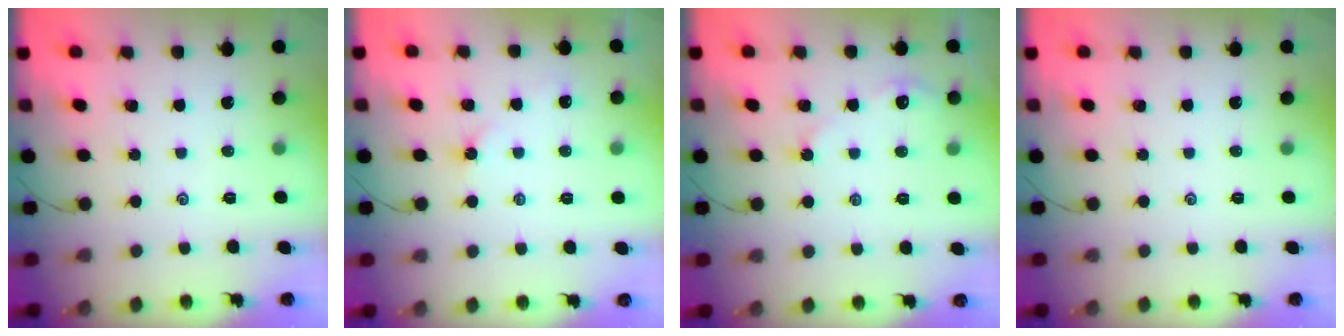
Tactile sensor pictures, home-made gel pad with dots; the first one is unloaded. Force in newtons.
{"total": 1.9, "press": 1.9, "slide": 0.4}
{"total": 2.8, "press": 2.8, "slide": 0.4}
{"total": 0.0}